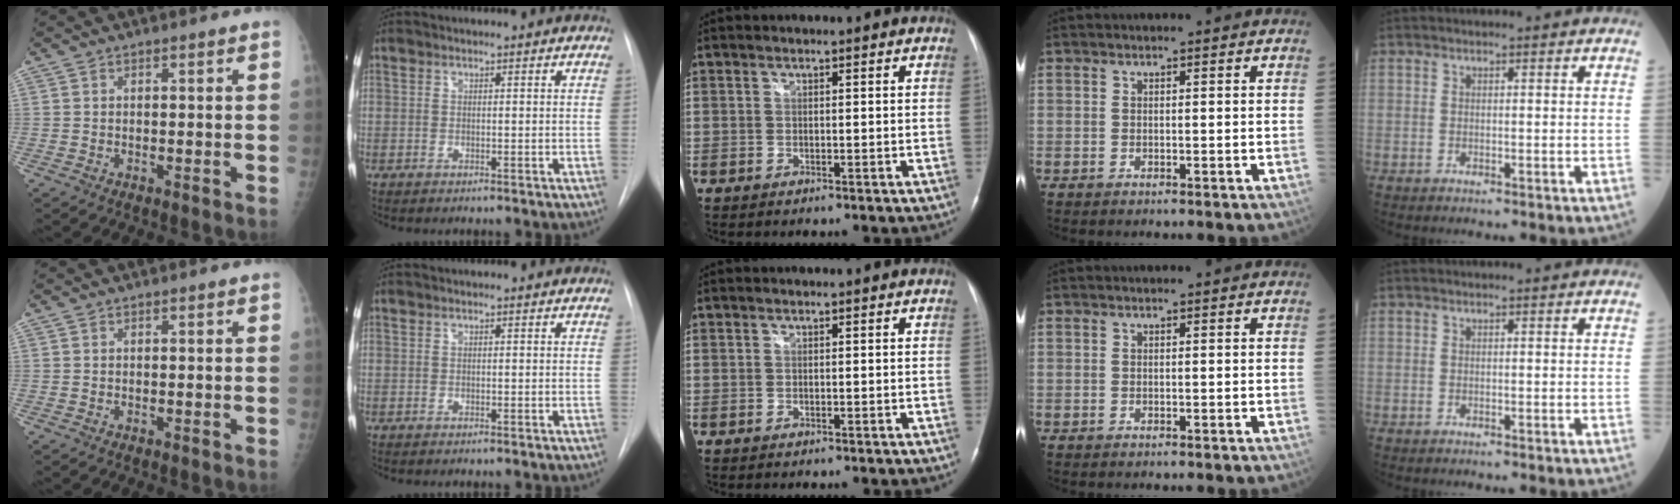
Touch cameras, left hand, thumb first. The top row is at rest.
{}